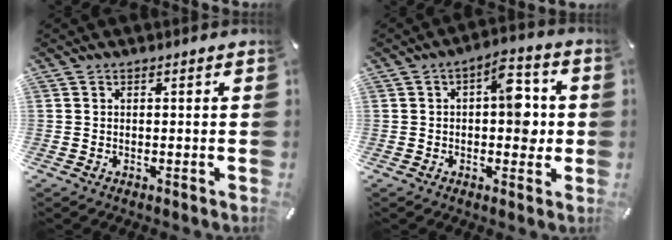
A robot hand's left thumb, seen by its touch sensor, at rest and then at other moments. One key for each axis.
{"total": 9.6, "fx": 0.9, "fy": 5.2, "fz": 8.0, "tx": -0.090, "ty": -0.001, "tz": 0.008}